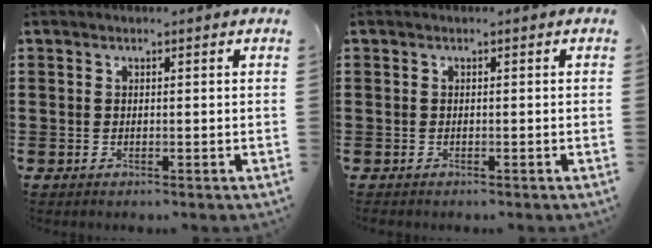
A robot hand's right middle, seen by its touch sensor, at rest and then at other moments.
{"total": 0.6, "force": [-0.4, 0.4, -0.1], "torque": [0.002, 0.004, -0.011]}